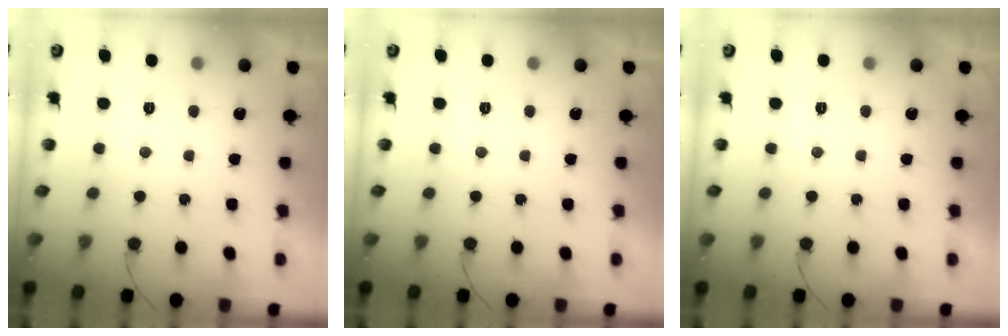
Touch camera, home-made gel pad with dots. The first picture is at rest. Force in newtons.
{"total": 0.0}
{"total": 0.0}